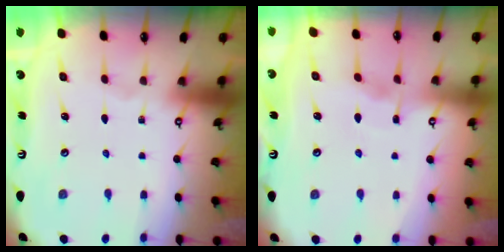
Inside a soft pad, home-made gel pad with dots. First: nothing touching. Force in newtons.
{"total": 2.7, "press": 2.6, "slide": 0.4}